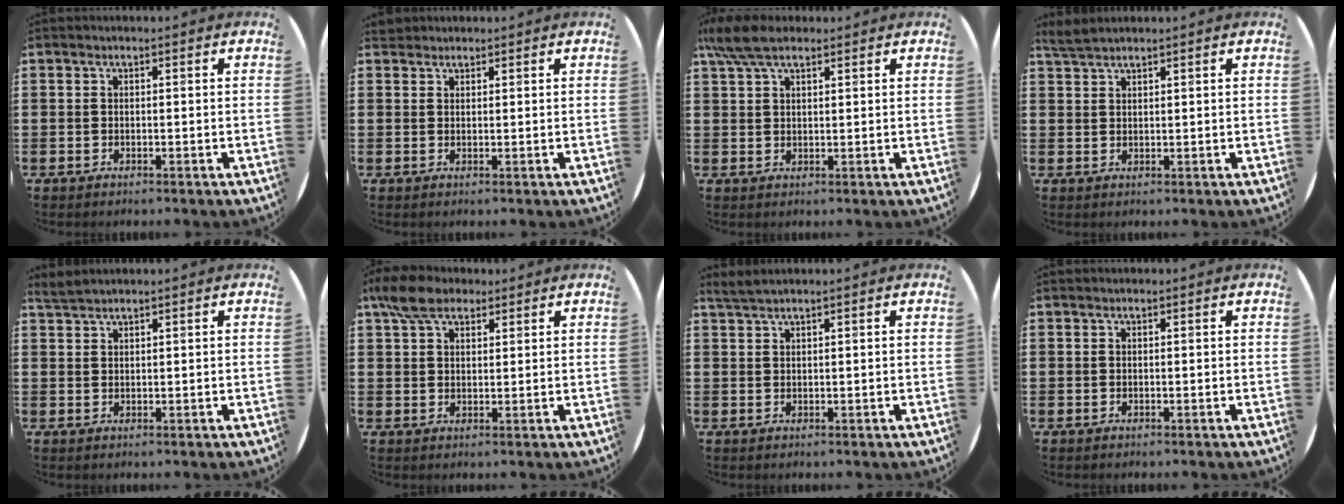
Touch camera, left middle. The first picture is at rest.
{"total": 1.3, "force": [1.2, 0.4, 0.0], "torque": [-0.003, 0.004, 0.023]}
{"total": 5.4, "force": [4.1, 1.7, 3.0], "torque": [-0.069, 0.000, 0.075]}
{"total": 2.1, "force": [2.0, 0.2, 0.5], "torque": [-0.013, 0.004, 0.039]}
{"total": 1.7, "force": [1.7, 0.0, 0.2], "torque": [-0.007, 0.001, 0.034]}
{"total": 5.5, "force": [4.1, 2.7, 2.3], "torque": [-0.050, 0.000, 0.076]}
{"total": 1.5, "force": [1.4, -0.2, 0.5], "torque": [-0.011, 0.001, 0.027]}
{"total": 0.0}